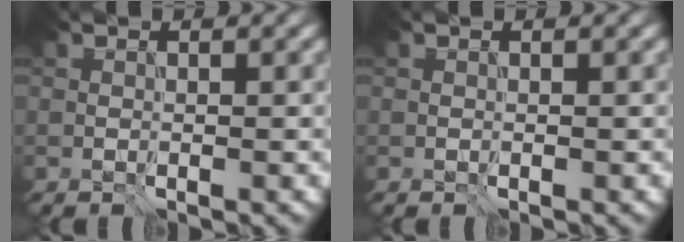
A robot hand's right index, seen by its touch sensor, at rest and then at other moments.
{"total": 0.0}